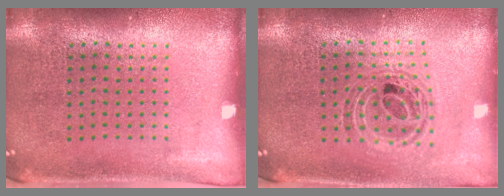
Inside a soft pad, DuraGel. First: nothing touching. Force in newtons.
{"total": 0.8, "press": 0.8, "slide": 0.2}